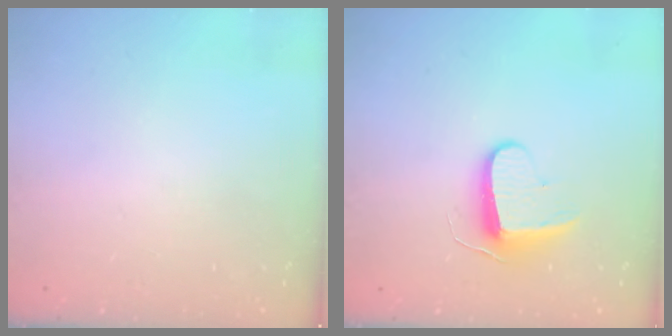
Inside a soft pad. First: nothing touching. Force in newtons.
{"total": 8.7, "press": 8.6, "slide": 0.5}